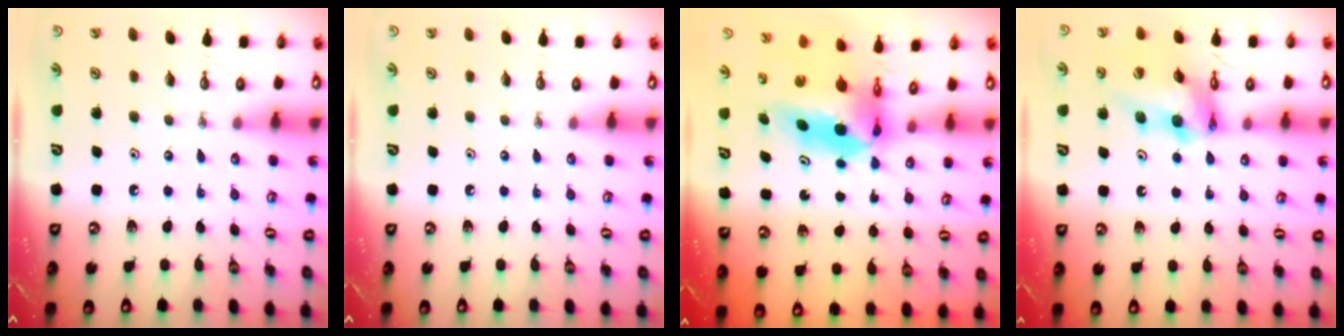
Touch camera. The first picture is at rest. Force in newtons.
{"total": 1.0, "press": 0.0, "slide": 1.0}
{"total": 7.4, "press": 7.2, "slide": 1.8}
{"total": 12.5, "press": 12.4, "slide": 1.6}